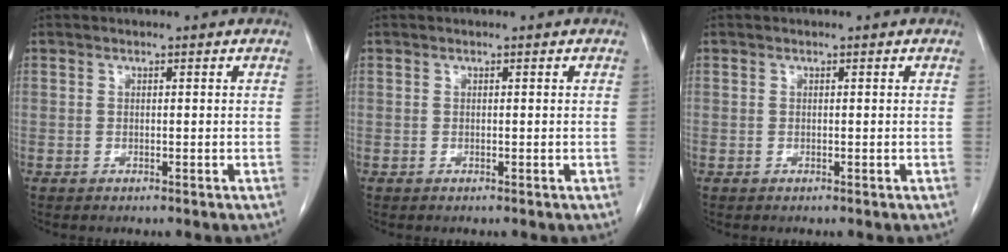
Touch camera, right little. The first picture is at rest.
{"total": 0.0}
{"total": 0.0}